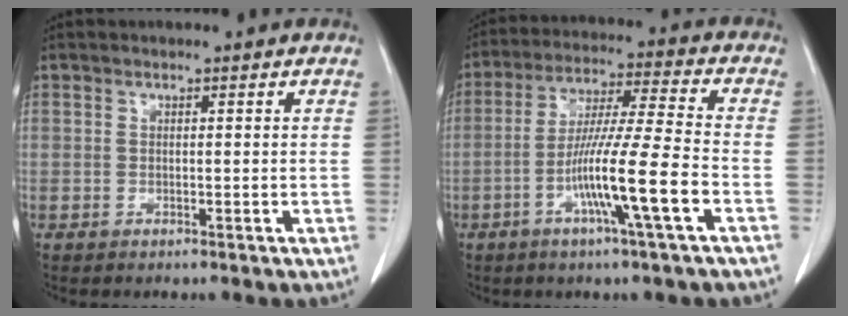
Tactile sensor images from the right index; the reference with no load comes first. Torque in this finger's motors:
{"motor_torque": [1.93, -0.20, 1.05, 0.19]}